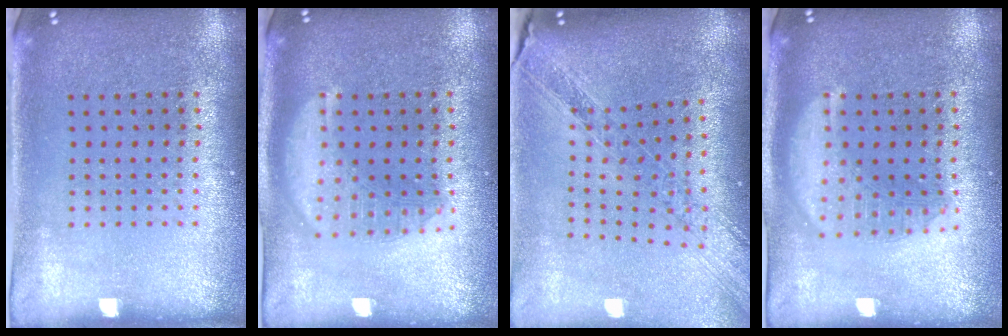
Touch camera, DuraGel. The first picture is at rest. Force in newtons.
{"total": 2.6, "press": 2.6, "slide": 0.3}
{"total": 1.4, "press": 1.3, "slide": 0.5}
{"total": 2.6, "press": 2.6, "slide": 0.3}